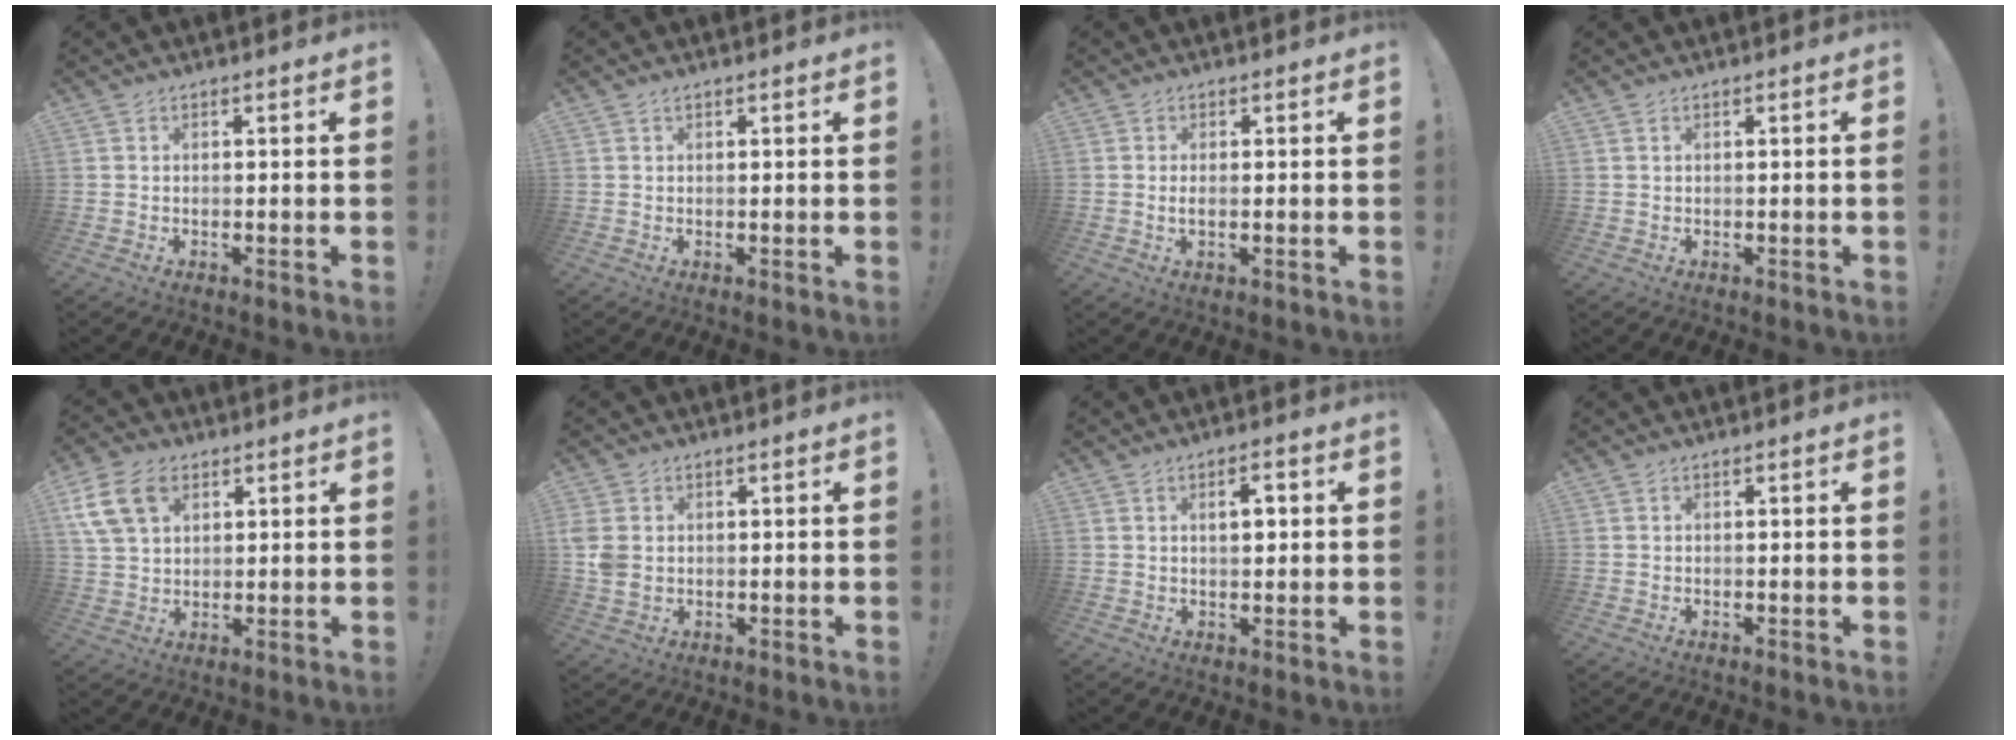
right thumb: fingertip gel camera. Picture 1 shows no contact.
{"total": 0.0}
{"total": 1.6, "force": [-0.2, 0.3, 1.5], "torque": [-0.028, 0.000, -0.005]}
{"total": 0.6, "force": [0.0, -0.4, 0.4], "torque": [-0.007, -0.002, -0.001]}
{"total": 12.2, "force": [5.5, 8.5, 6.9], "torque": [-0.135, -0.013, 0.109]}
{"total": 5.6, "force": [0.8, 4.2, 3.6], "torque": [-0.068, -0.005, 0.015]}
{"total": 3.7, "force": [0.9, 1.7, 3.2], "torque": [-0.045, 0.002, 0.007]}
{"total": 0.0}